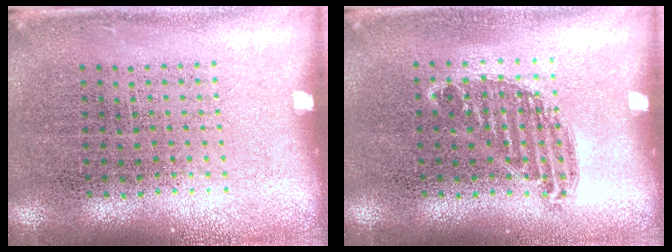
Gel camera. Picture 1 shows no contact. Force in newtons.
{"total": 0.8, "press": 0.7, "slide": 0.4}